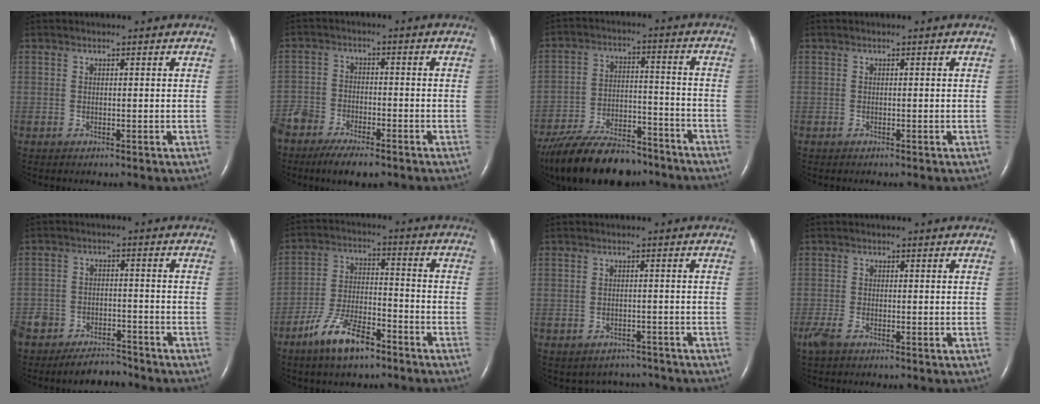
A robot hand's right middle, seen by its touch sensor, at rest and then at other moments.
{"total": 10.2, "force": [-7.9, 3.6, 5.3], "torque": [-0.098, -0.007, -0.134]}
{"total": 18.0, "force": [-15.1, 5.9, 8.0], "torque": [-0.161, -0.005, -0.243]}
{"total": 0.0}
{"total": 7.4, "force": [-6.5, 3.2, 1.9], "torque": [-0.035, 0.001, -0.110]}
{"total": 9.9, "force": [-6.8, 3.1, 6.5], "torque": [-0.133, 0.000, -0.127]}
{"total": 4.4, "force": [-3.9, 2.0, -0.4], "torque": [0.007, 0.015, -0.049]}
{"total": 2.9, "force": [-1.9, 1.0, 1.9], "torque": [-0.053, -0.007, -0.035]}